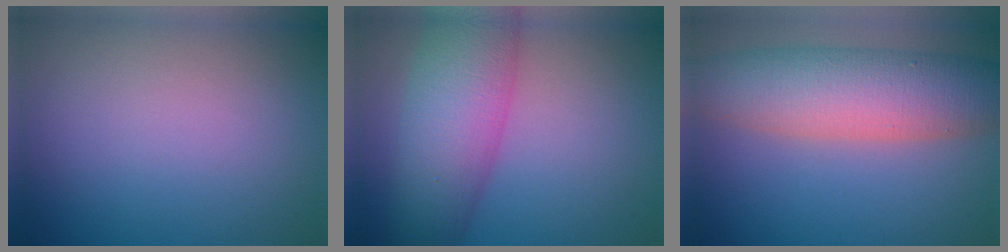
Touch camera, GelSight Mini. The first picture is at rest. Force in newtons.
{"total": 8.7, "press": 8.7, "slide": 0.2}
{"total": 8.2, "press": 8.2, "slide": 0.5}